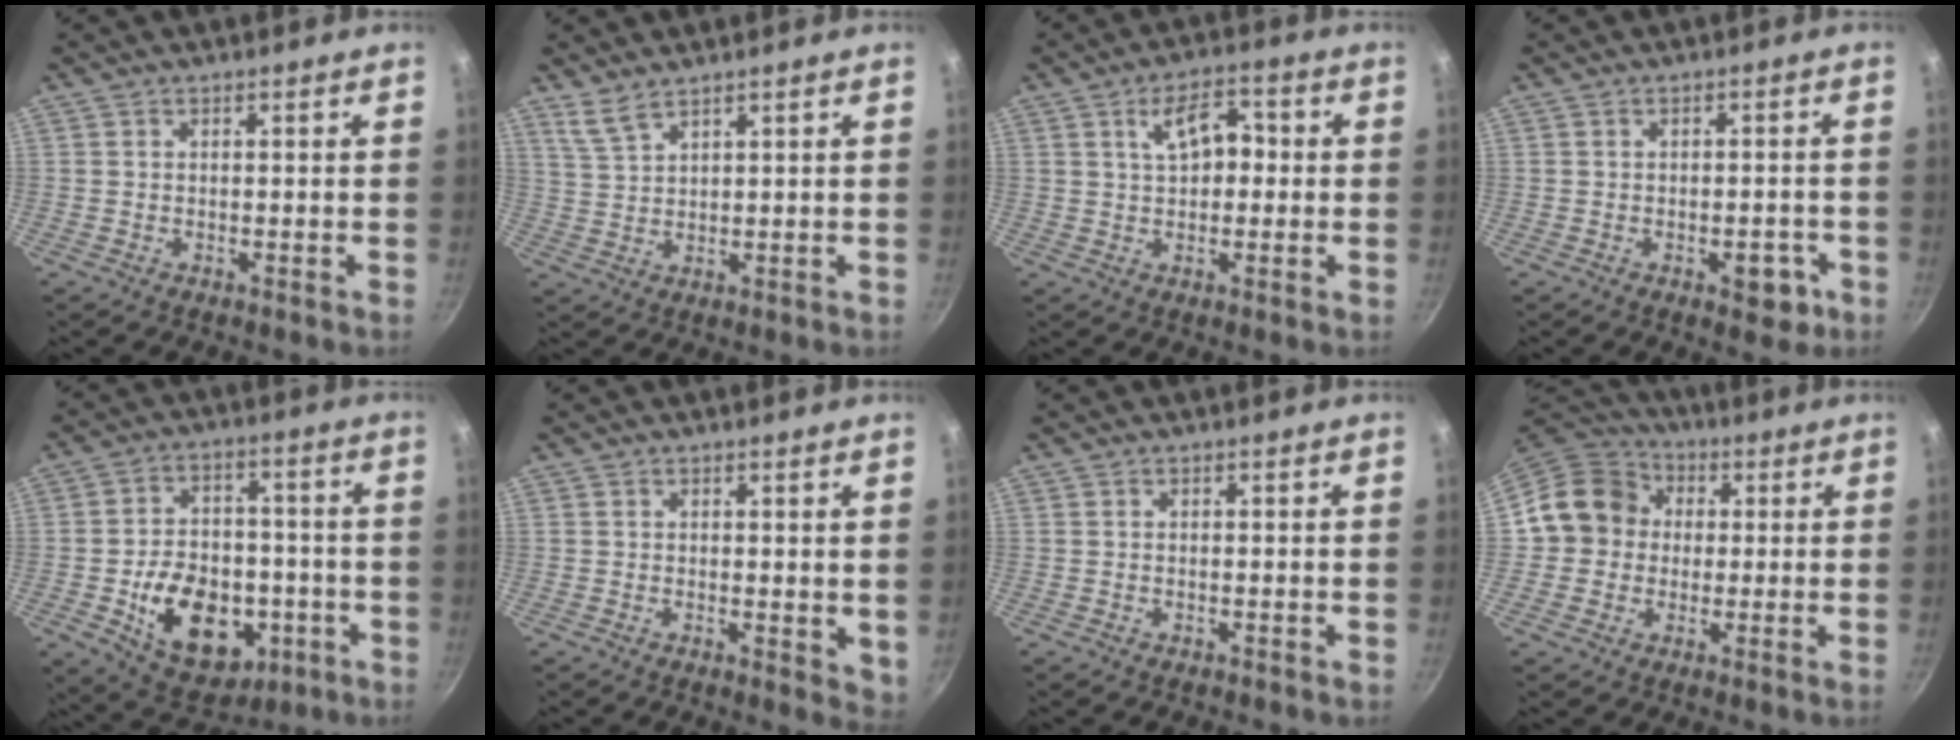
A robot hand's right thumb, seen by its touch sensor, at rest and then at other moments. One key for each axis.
{"total": 4.1, "fx": 3.3, "fy": 1.1, "fz": 2.0, "tx": -0.041, "ty": -0.014, "tz": 0.076}
{"total": 7.4, "fx": 1.3, "fy": 4.3, "fz": 5.9, "tx": -0.073, "ty": 0.017, "tz": 0.016}
{"total": 4.9, "fx": -2.0, "fy": 2.6, "fz": 3.7, "tx": -0.024, "ty": 0.015, "tz": -0.020}
{"total": 18.3, "fx": -4.9, "fy": 12.8, "fz": 12.2, "tx": -0.154, "ty": 0.027, "tz": -0.058}
{"total": 3.9, "fx": 0.9, "fy": 2.0, "fz": 3.2, "tx": -0.033, "ty": -0.005, "tz": 0.013}
{"total": 0.0}
{"total": 11.2, "fx": 1.1, "fy": 10.2, "fz": 4.5, "tx": -0.043, "ty": 0.024, "tz": 0.001}